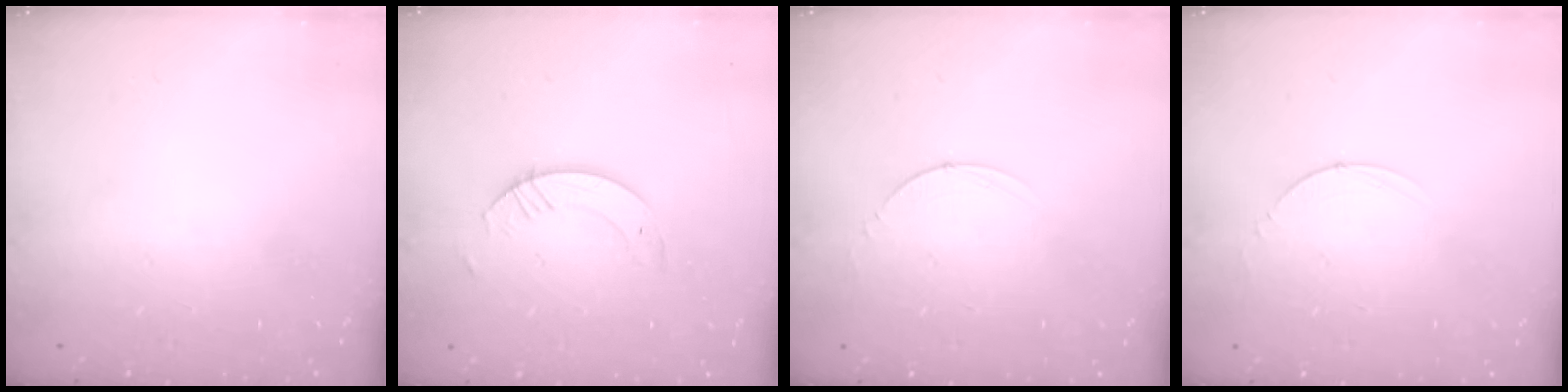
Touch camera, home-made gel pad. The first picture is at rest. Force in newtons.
{"total": 3.8, "press": 3.7, "slide": 0.4}
{"total": 2.8, "press": 2.8, "slide": 0.3}
{"total": 2.8, "press": 2.8, "slide": 0.3}